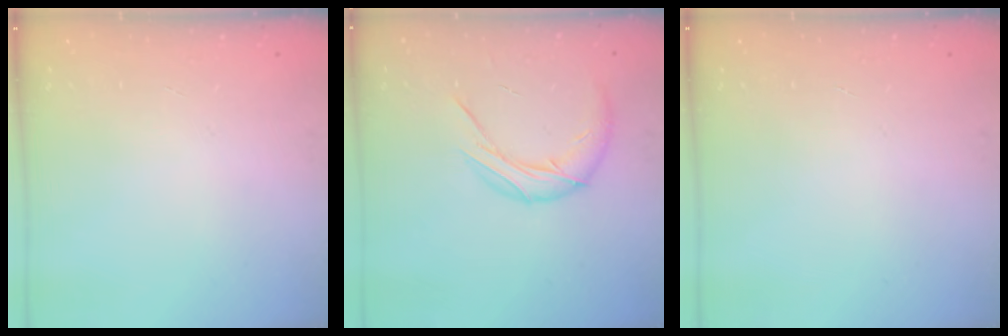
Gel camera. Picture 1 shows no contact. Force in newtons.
{"total": 11.6, "press": 11.5, "slide": 1.5}
{"total": 0.0}